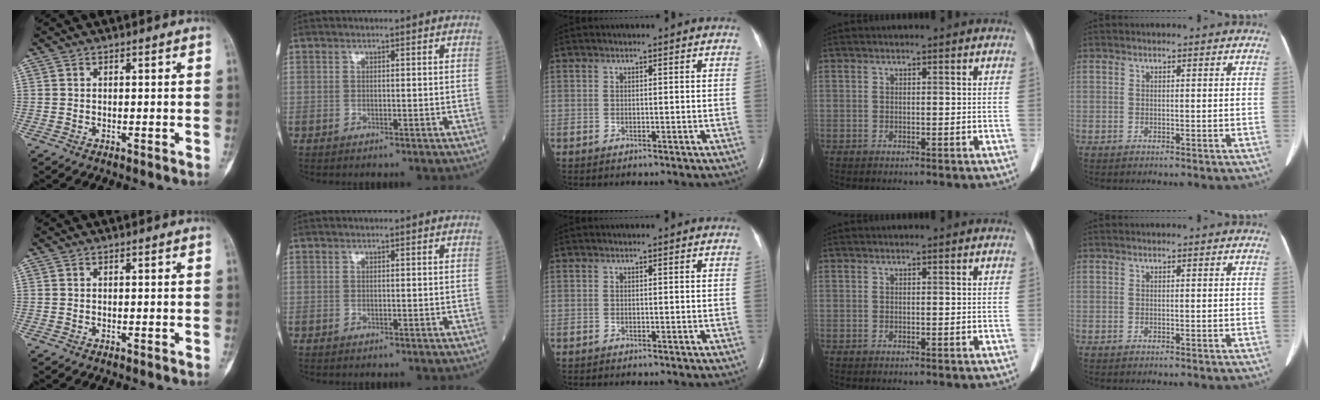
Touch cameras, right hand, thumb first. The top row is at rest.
{}